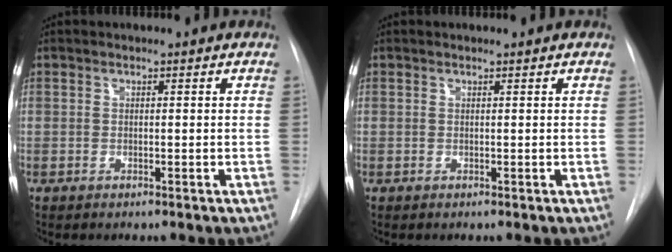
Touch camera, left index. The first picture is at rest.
{"total": 0.0}